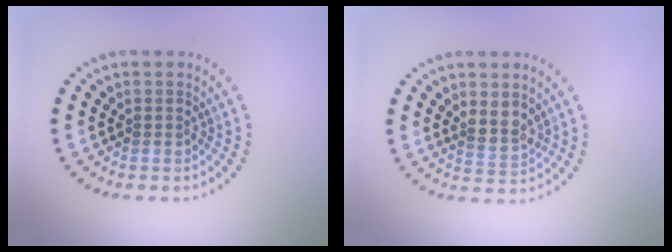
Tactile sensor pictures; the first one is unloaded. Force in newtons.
{"total": 2.2, "press": 1.9, "slide": 1.1}